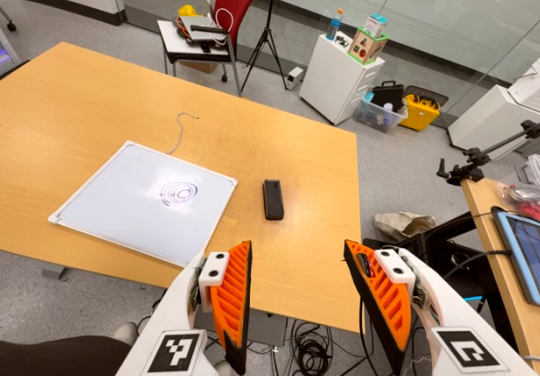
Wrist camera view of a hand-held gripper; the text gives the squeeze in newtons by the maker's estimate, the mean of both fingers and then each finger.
{"total": 0.0}